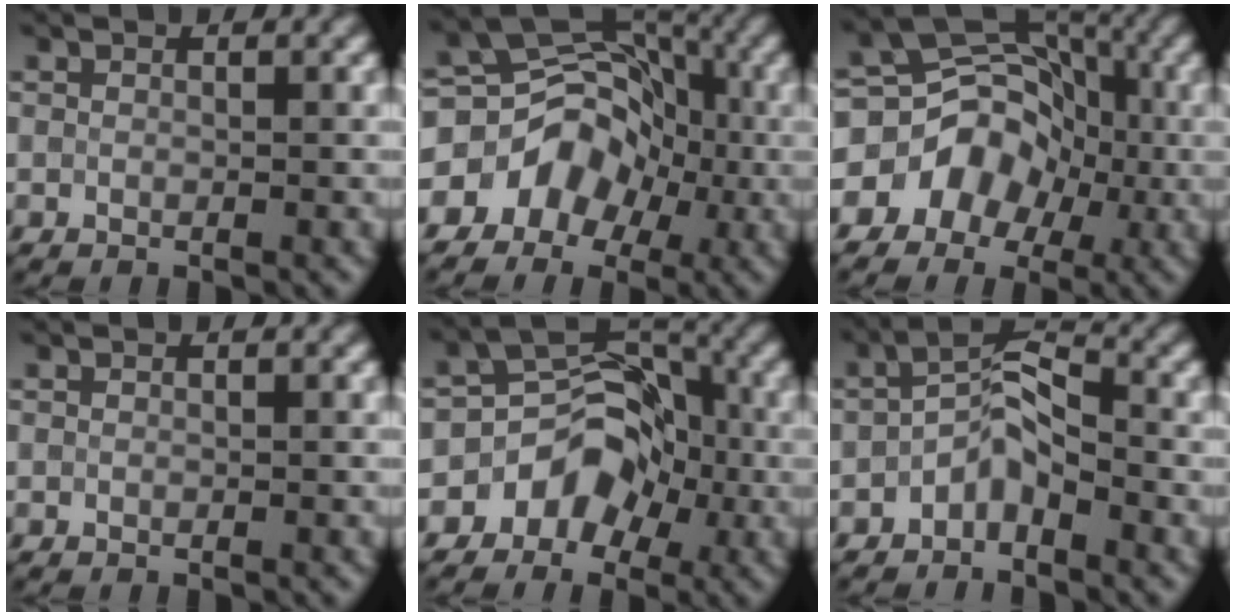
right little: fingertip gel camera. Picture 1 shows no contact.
{"total": 6.8, "force": [-2.0, 5.5, 3.4], "torque": [-0.032, 0.014, -0.045]}
{"total": 7.7, "force": [-1.9, 6.5, 3.5], "torque": [-0.020, 0.011, -0.053]}
{"total": 0.0}
{"total": 5.8, "force": [-2.3, 4.4, 3.1], "torque": [-0.027, 0.011, -0.045]}
{"total": 3.6, "force": [-1.6, 1.7, 2.7], "torque": [-0.046, 0.017, -0.039]}